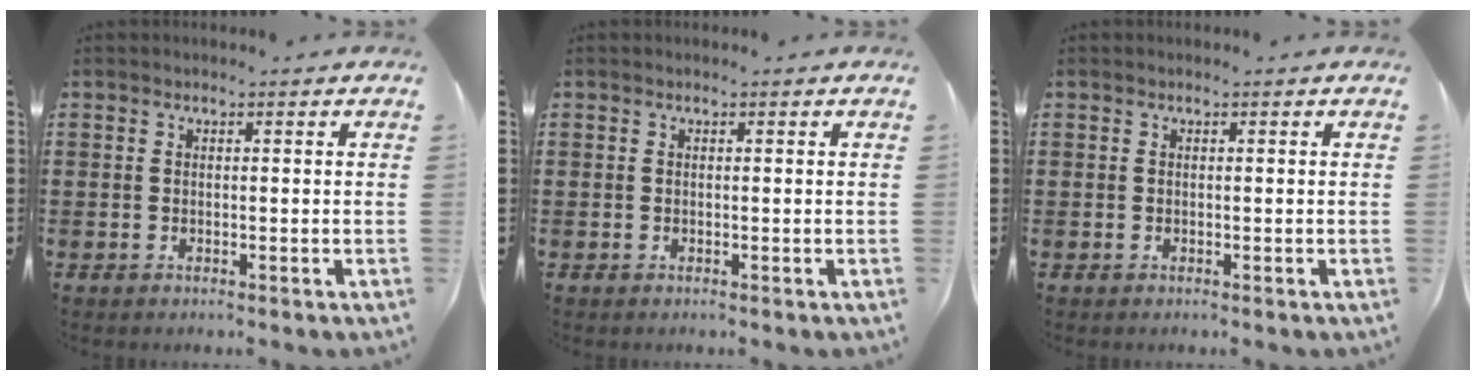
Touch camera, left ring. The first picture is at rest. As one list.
[{"total": 0.0}, {"total": 0.0}]